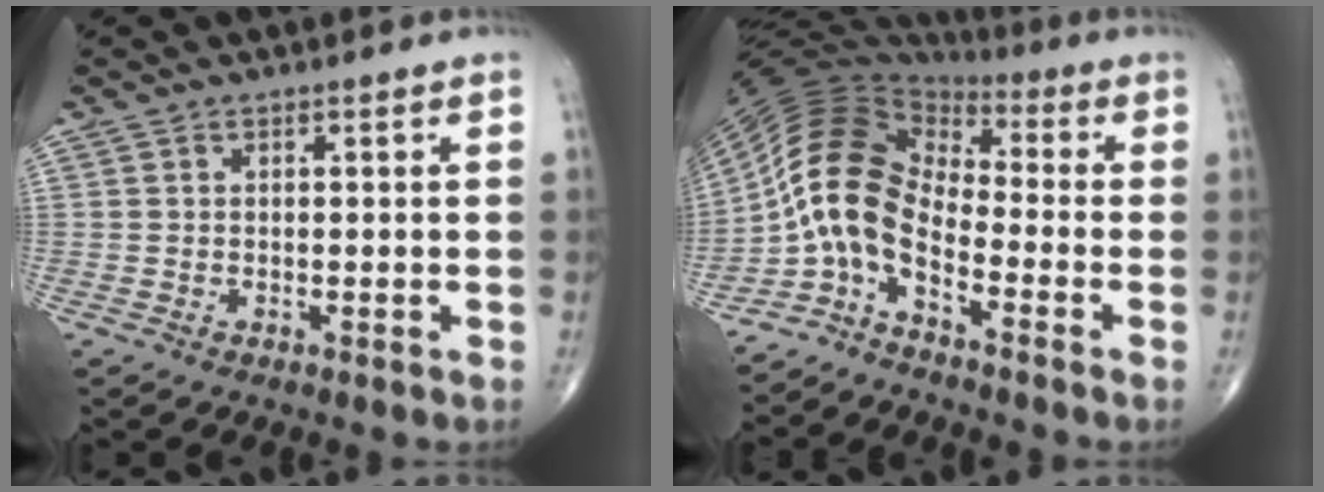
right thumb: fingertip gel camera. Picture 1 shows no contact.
{"total": 11.1, "force": [-4.3, 5.7, 8.6], "torque": [-0.157, 0.067, -0.097]}